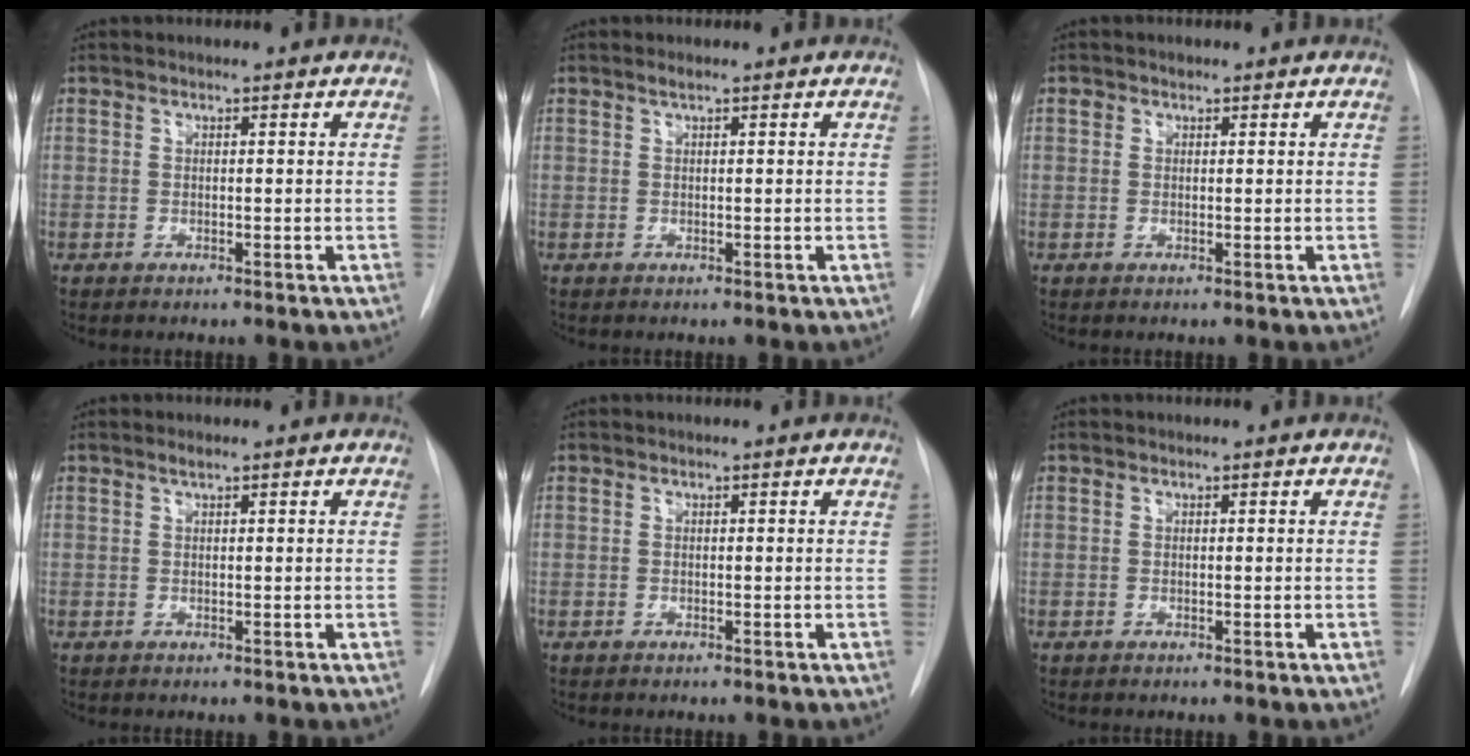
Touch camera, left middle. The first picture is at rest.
{"total": 0.6, "force": [0.5, 0.0, 0.4], "torque": [-0.010, 0.002, 0.009]}
{"total": 0.9, "force": [0.5, 0.7, 0.1], "torque": [0.002, 0.006, 0.005]}
{"total": 0.7, "force": [0.5, 0.0, 0.4], "torque": [-0.010, 0.001, 0.011]}
{"total": 0.0}
{"total": 0.0}